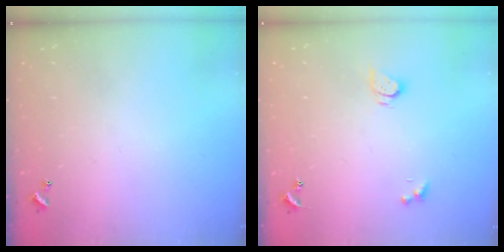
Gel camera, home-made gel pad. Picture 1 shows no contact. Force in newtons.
{"total": 2.7, "press": 2.7, "slide": 0.3}